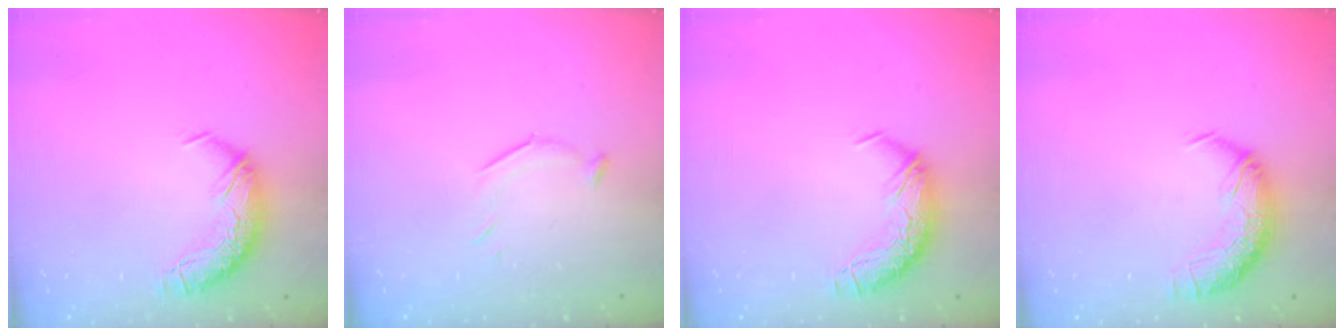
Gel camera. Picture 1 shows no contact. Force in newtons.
{"total": 6.5, "press": 6.5, "slide": 1.0}
{"total": 0.0}
{"total": 1.7, "press": 0.6, "slide": 1.6}